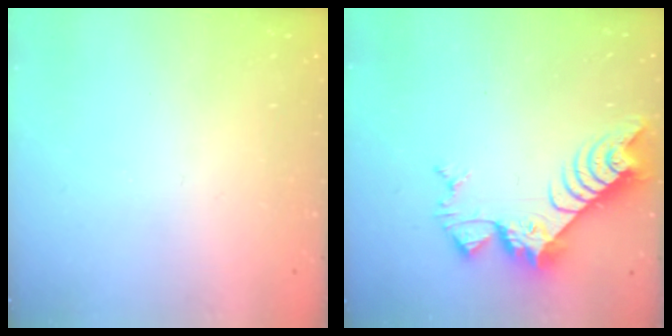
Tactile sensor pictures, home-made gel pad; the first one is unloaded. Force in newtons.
{"total": 8.5, "press": 8.5, "slide": 0.8}